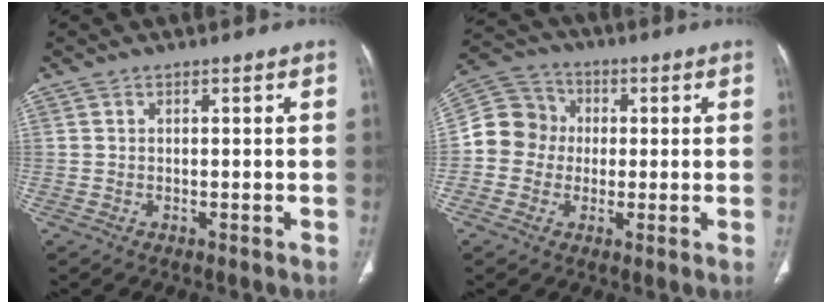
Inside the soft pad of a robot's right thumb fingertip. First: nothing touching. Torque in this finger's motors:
{"motor_torque": [0.21, 0.74, 0.44, -0.64, 0.02]}